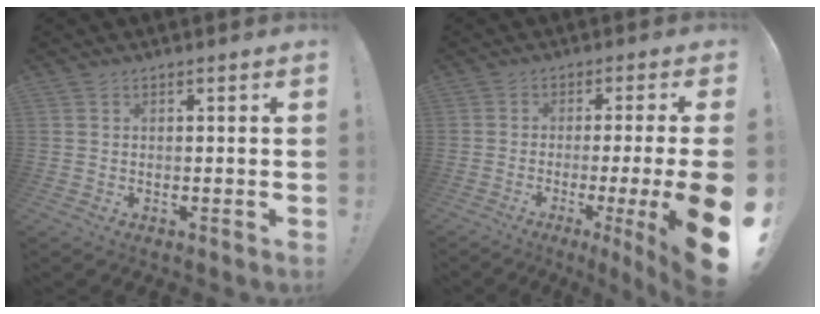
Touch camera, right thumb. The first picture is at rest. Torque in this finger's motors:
{"motor_torque": [0.66, 0.97, 1.88, -0.90, 0.12]}